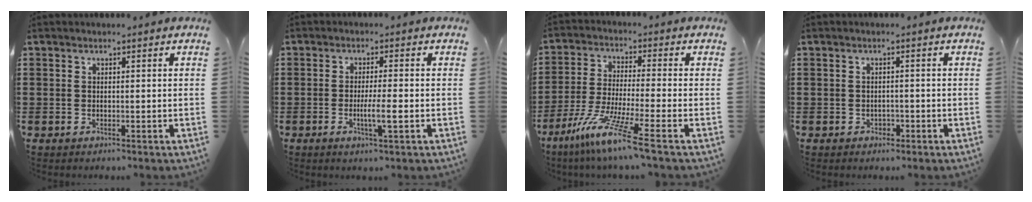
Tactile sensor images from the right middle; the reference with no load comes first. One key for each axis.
{"total": 3.9, "fx": -1.2, "fy": 0.3, "fz": 3.7, "tx": -0.065, "ty": -0.005, "tz": -0.022}
{"total": 9.2, "fx": -6.6, "fy": -0.6, "fz": 6.3, "tx": -0.138, "ty": -0.020, "tz": -0.133}
{"total": 0.8, "fx": -0.5, "fy": 0.7, "fz": 0.2, "tx": -0.009, "ty": -0.001, "tz": -0.010}